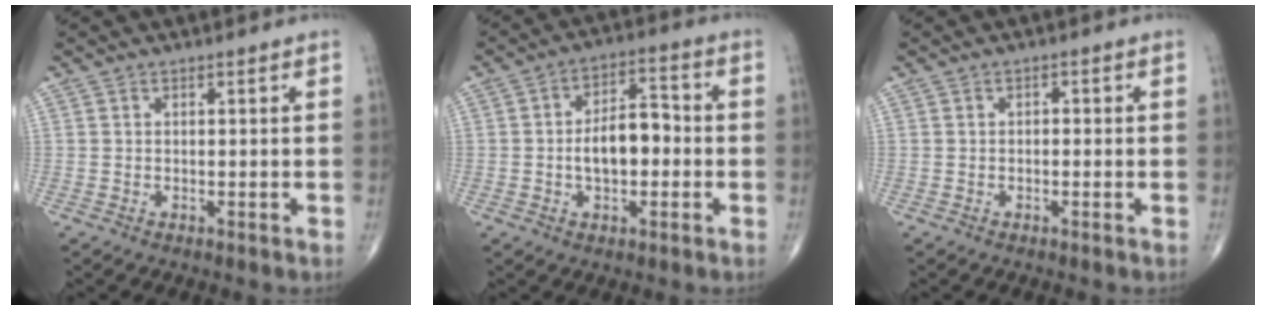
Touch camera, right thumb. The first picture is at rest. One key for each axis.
{"total": 9.2, "fx": -1.1, "fy": 5.1, "fz": 7.6, "tx": -0.110, "ty": 0.028, "tz": -0.024}
{"total": 0.9, "fx": -0.1, "fy": 0.6, "fz": 0.6, "tx": 0.002, "ty": 0.004, "tz": -0.007}